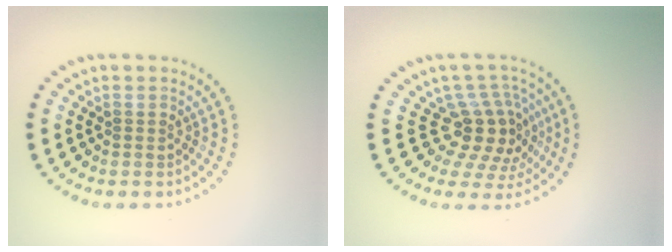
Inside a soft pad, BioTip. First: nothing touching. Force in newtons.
{"total": 4.5, "press": 3.4, "slide": 3.0}